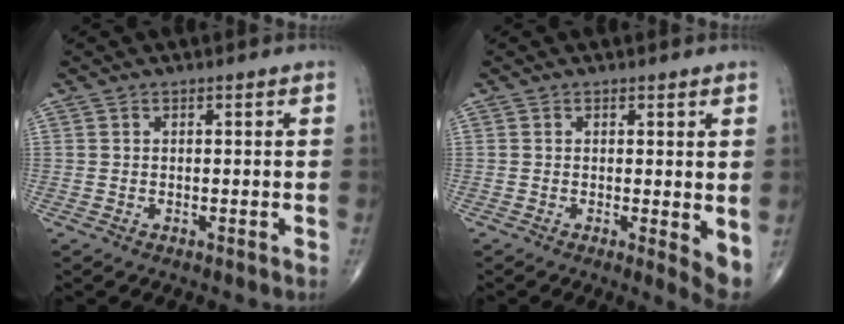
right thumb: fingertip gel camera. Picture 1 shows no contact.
{"total": 4.0, "force": [0.4, 1.2, 3.8], "torque": [-0.052, -0.013, 0.005]}